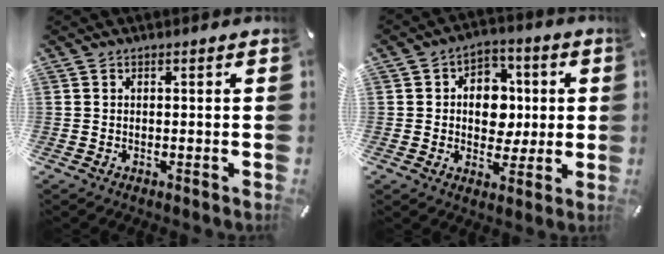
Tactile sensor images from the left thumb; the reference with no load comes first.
{"total": 9.1, "force": [0.2, 7.9, 4.6], "torque": [-0.057, 0.005, 0.002]}